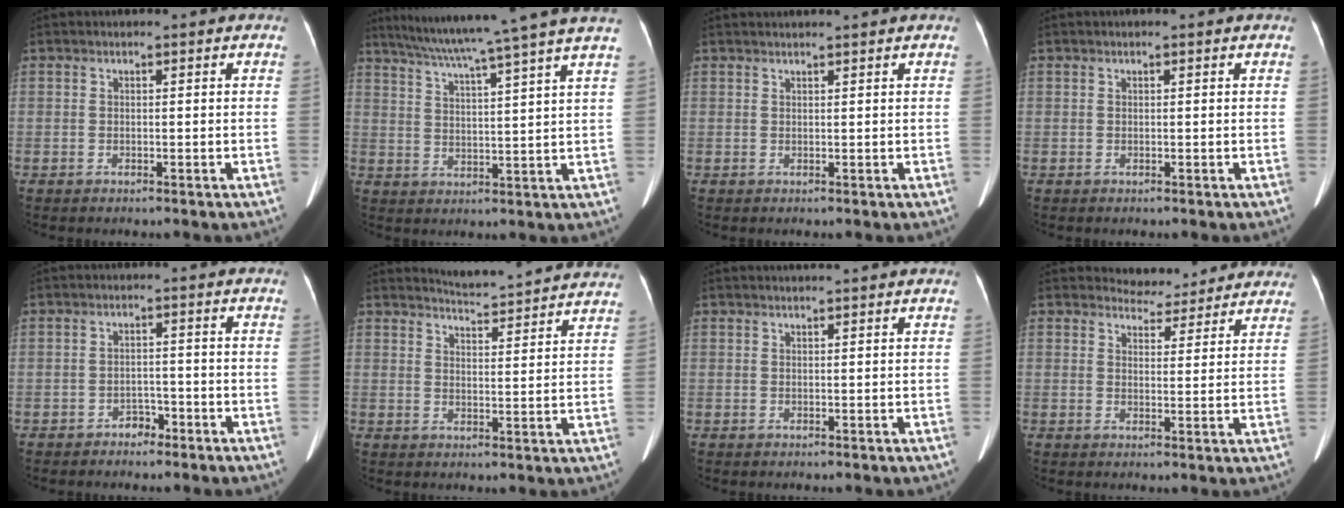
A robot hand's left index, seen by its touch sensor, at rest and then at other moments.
{"total": 17.8, "force": [14.7, -2.3, 9.9], "torque": [-0.169, -0.004, 0.199]}
{"total": 3.6, "force": [3.2, -0.7, 1.4], "torque": [-0.013, 0.025, 0.041]}
{"total": 0.0}
{"total": 2.3, "force": [-1.9, 1.2, 0.6], "torque": [-0.010, 0.002, -0.030]}
{"total": 15.3, "force": [15.0, 0.6, 3.2], "torque": [-0.044, -0.039, 0.172]}
{"total": 2.8, "force": [2.5, -0.3, 1.3], "torque": [-0.014, 0.019, 0.031]}
{"total": 7.2, "force": [6.8, 2.2, -0.2], "torque": [0.015, 0.003, 0.073]}